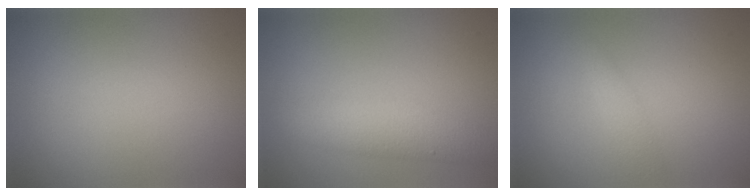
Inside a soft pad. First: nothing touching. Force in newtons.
{"total": 4.0, "press": 4.0, "slide": 0.1}
{"total": 1.2, "press": 1.2, "slide": 0.0}